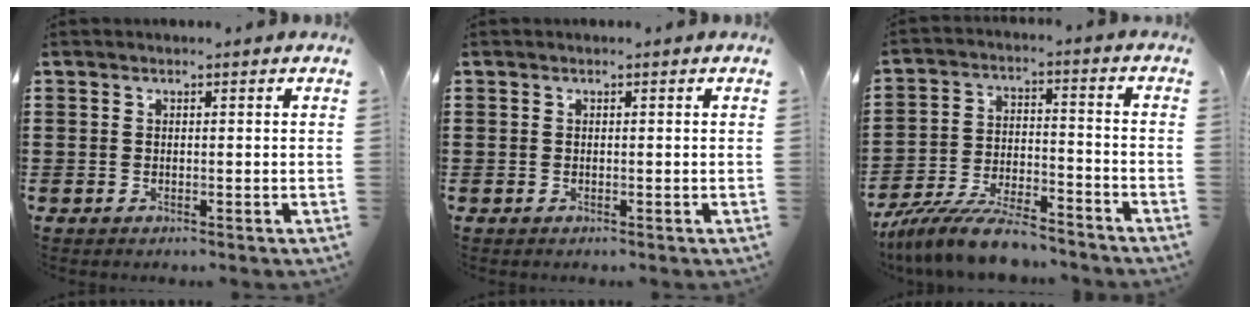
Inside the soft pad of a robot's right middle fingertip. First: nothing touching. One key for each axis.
{"total": 0.0}
{"total": 10.0, "fx": -8.9, "fy": 1.5, "fz": 4.2, "tx": -0.083, "ty": 0.017, "tz": -0.173}